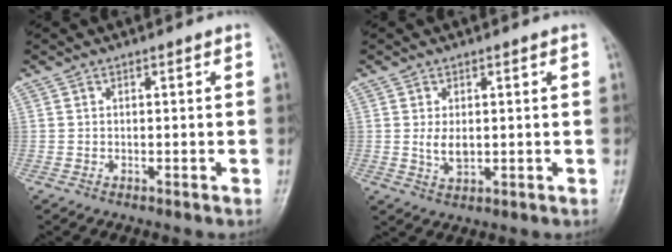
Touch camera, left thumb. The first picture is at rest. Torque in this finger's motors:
{"motor_torque": [0.40, 1.03, 0.46, 0.00, 0.02]}